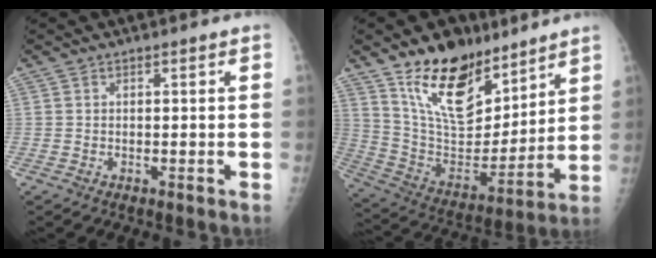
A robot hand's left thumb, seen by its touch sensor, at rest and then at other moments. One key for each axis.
{"total": 20.2, "fx": 13.6, "fy": 10.0, "fz": 11.1, "tx": -0.134, "ty": -0.084, "tz": 0.248}